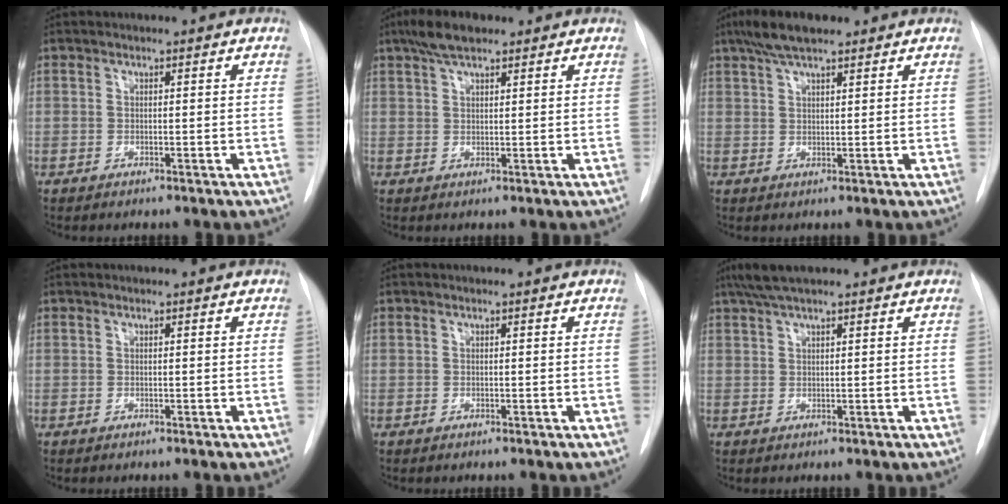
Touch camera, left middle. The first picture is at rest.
{"total": 5.1, "force": [3.6, 1.5, 3.2], "torque": [-0.070, 0.015, 0.064]}
{"total": 6.4, "force": [4.7, 1.4, 4.1], "torque": [-0.086, 0.018, 0.084]}
{"total": 0.0}
{"total": 0.0}
{"total": 5.2, "force": [4.1, 0.6, 3.2], "torque": [-0.063, 0.026, 0.074]}